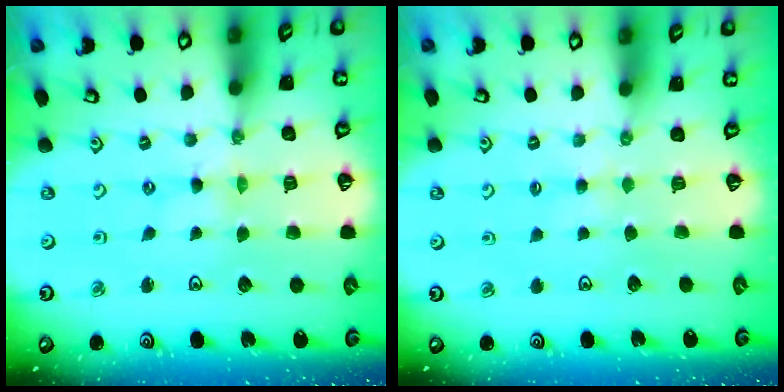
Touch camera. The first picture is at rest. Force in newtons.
{"total": 2.3, "press": 2.3, "slide": 0.4}